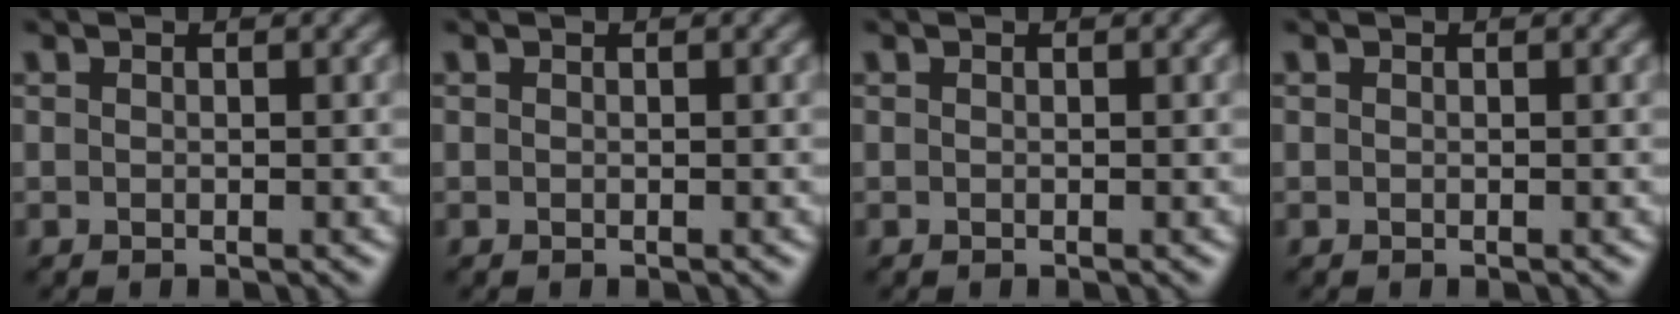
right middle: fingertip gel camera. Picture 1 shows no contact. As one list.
[{"total": 0.0}, {"total": 0.0}, {"total": 0.0}]